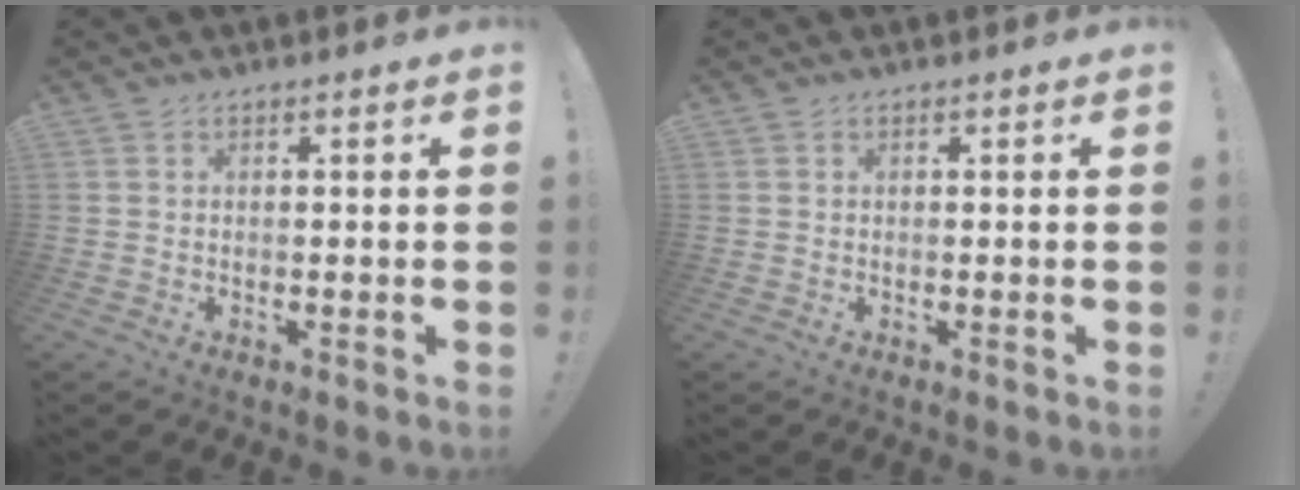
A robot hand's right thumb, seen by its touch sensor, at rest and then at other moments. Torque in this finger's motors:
{"motor_torque": [-0.09, -0.21, 0.07, 0.05, -0.08]}